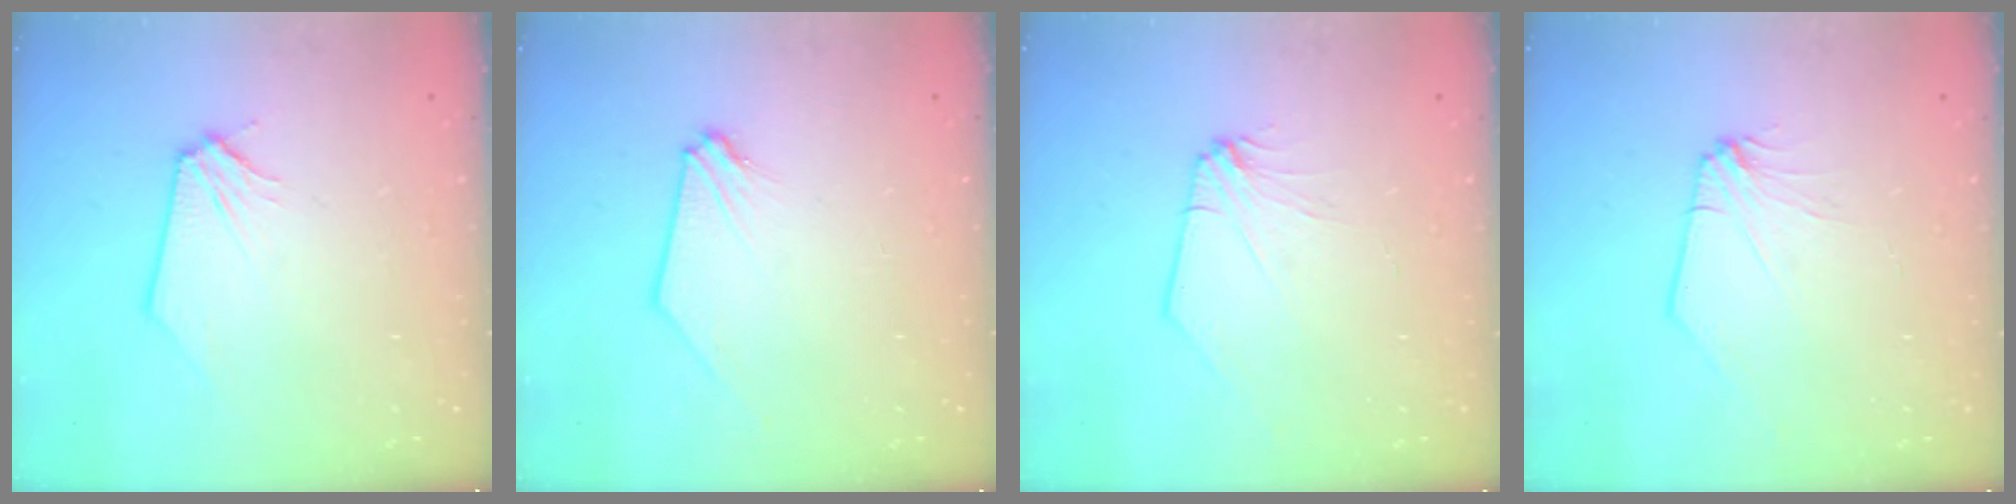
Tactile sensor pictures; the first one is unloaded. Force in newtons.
{"total": 0.0}
{"total": 2.1, "press": 2.1, "slide": 0.2}
{"total": 2.1, "press": 2.1, "slide": 0.2}